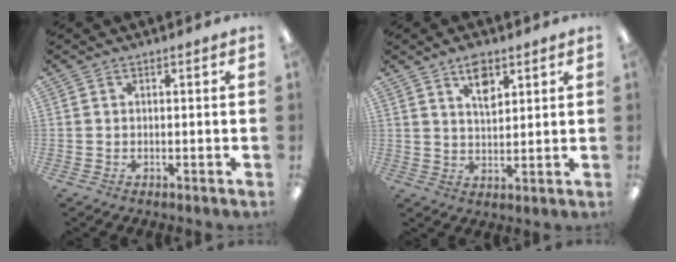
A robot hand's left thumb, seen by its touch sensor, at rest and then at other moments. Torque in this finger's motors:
{"motor_torque": [-0.14, -0.17, 0.00, -0.12, 0.02]}